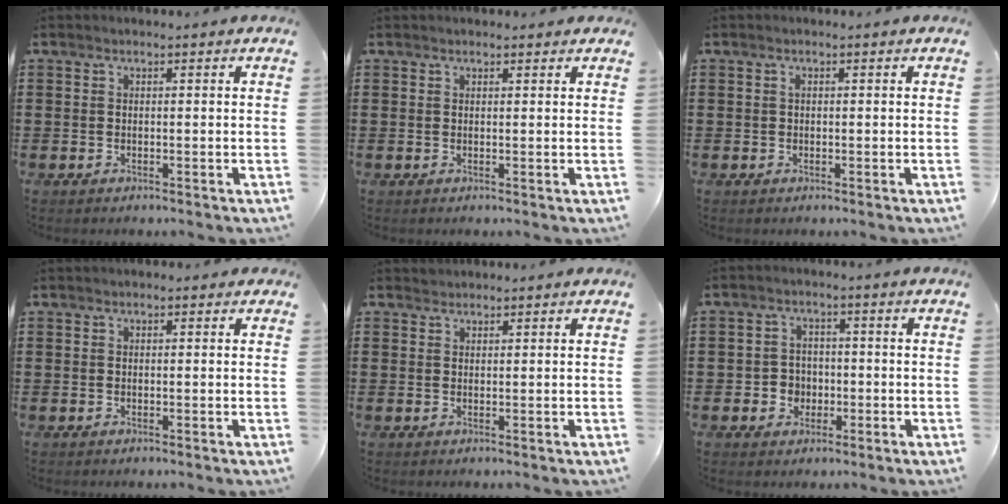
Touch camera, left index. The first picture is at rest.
{"total": 0.8, "force": [0.7, 0.3, 0.3], "torque": [-0.007, 0.002, 0.013]}
{"total": 0.6, "force": [0.1, 0.4, 0.4], "torque": [-0.011, 0.002, 0.001]}
{"total": 0.6, "force": [0.3, 0.4, 0.3], "torque": [-0.006, 0.005, 0.005]}
{"total": 1.0, "force": [1.0, 0.3, -0.1], "torque": [-0.001, 0.001, 0.021]}
{"total": 3.2, "force": [-1.0, 2.9, 1.0], "torque": [-0.029, 0.004, -0.023]}